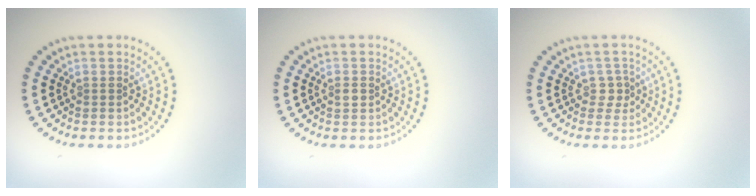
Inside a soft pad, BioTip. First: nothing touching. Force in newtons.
{"total": 0.7, "press": 0.7, "slide": 0.3}
{"total": 1.1, "press": 0.9, "slide": 0.7}